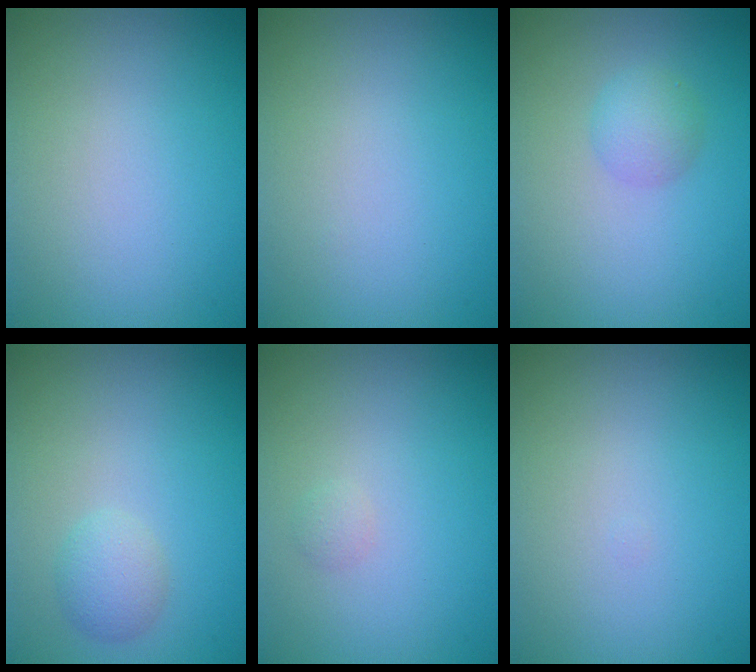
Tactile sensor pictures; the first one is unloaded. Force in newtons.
{"total": 0.0}
{"total": 2.1, "press": 2.1, "slide": 0.0}
{"total": 1.8, "press": 1.8, "slide": 0.0}
{"total": 0.6, "press": 0.6, "slide": 0.0}
{"total": 0.0}